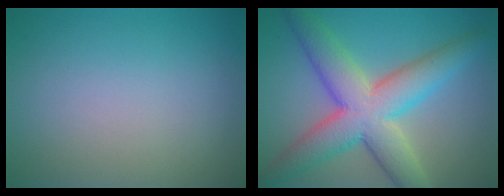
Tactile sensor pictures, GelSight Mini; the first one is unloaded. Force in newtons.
{"total": 9.0, "press": 9.0, "slide": 0.3}